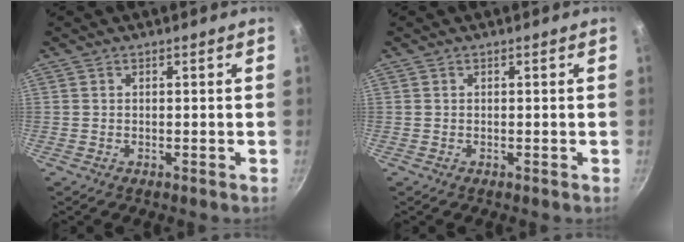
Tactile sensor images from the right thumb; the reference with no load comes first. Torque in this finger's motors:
{"motor_torque": [0.01, 0.01, -0.24, 0.21, 0.00]}